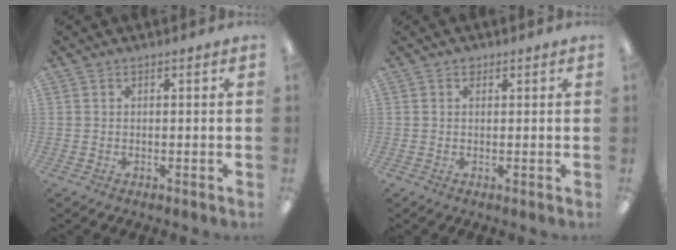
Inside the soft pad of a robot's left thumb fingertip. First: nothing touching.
{"total": 1.0, "force": [0.7, 0.6, 0.3], "torque": [0.001, -0.003, 0.012]}